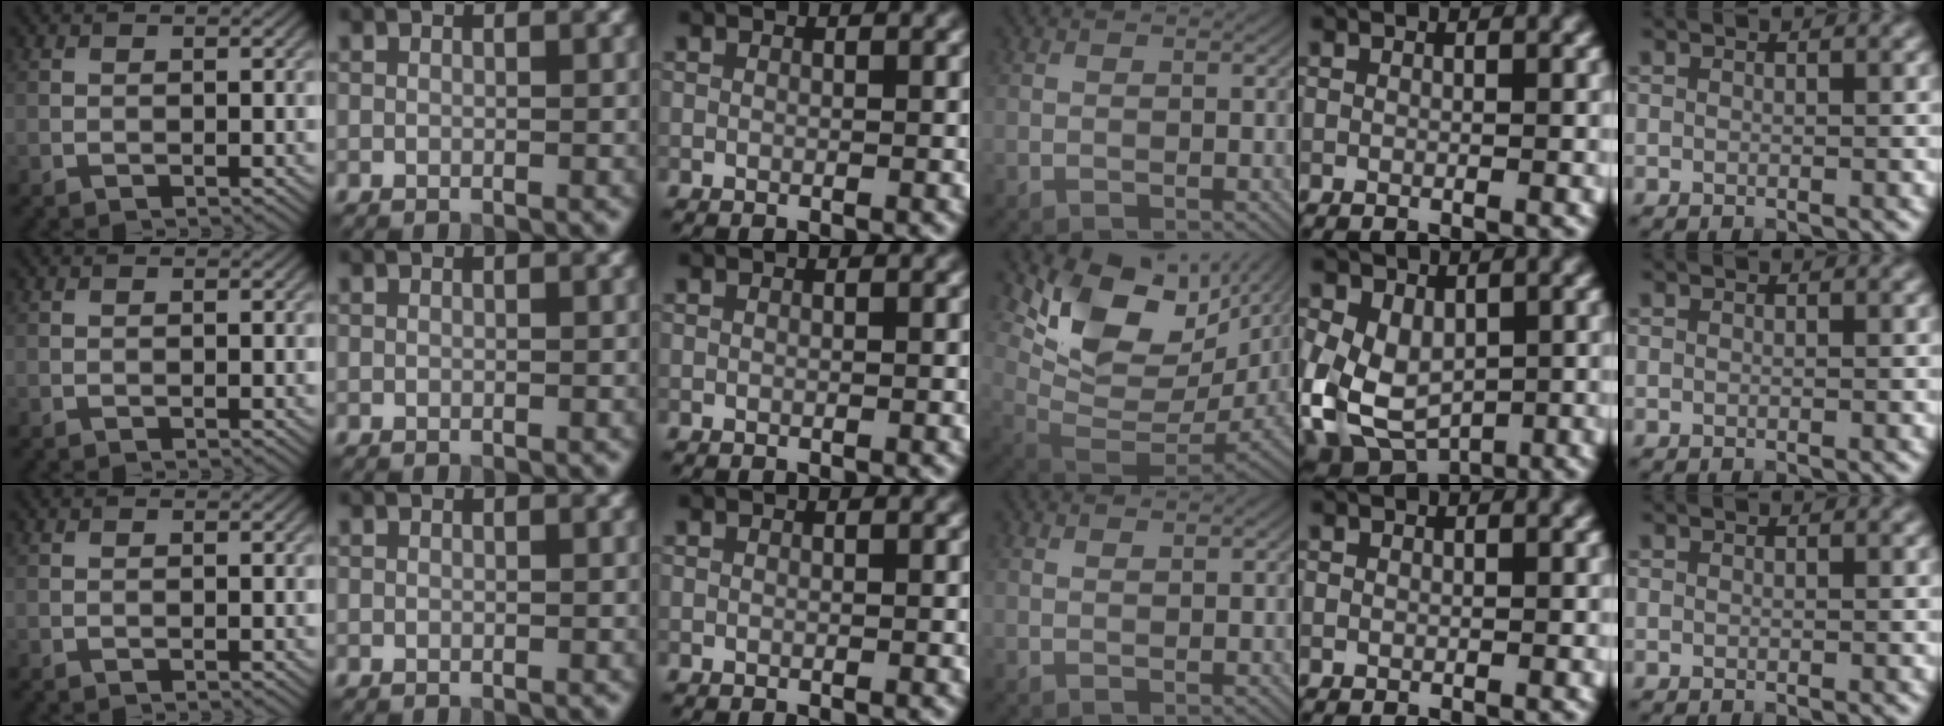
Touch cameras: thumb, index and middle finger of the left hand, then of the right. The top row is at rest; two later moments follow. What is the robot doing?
{"motion": "lift_and_place", "object": "coin"}